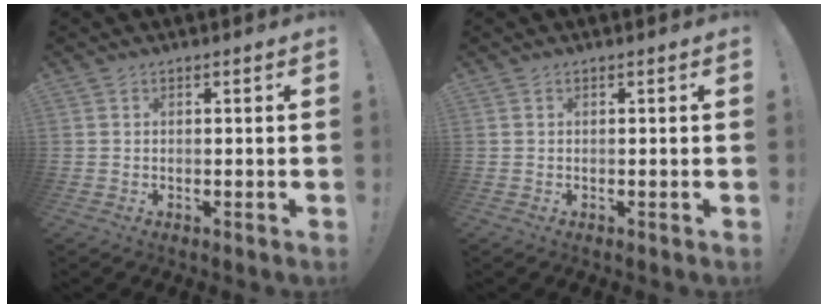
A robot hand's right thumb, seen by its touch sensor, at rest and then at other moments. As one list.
[{"total": 0.0}]